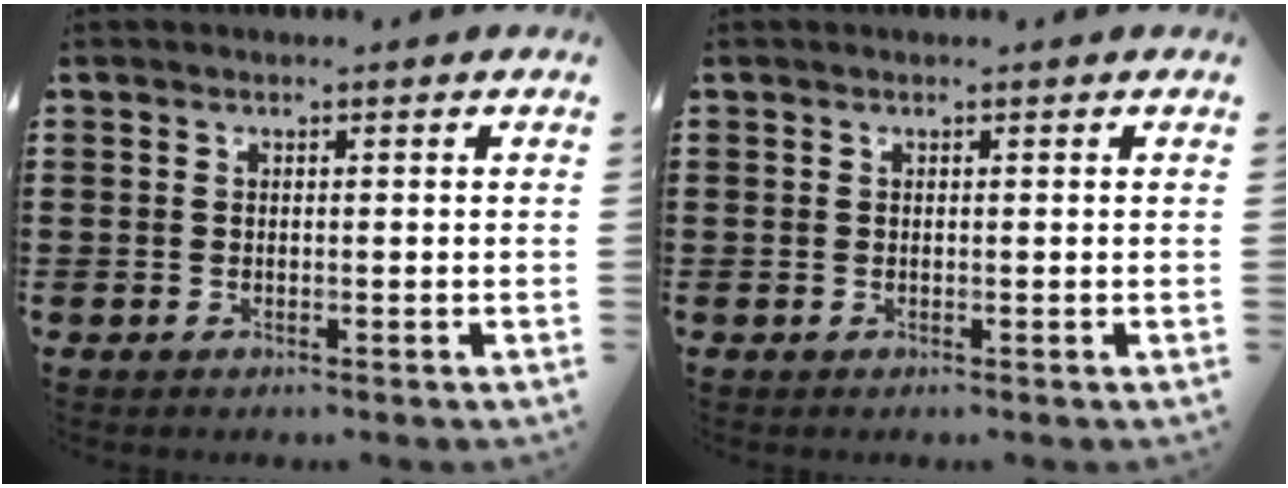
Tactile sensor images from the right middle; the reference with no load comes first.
{"total": 0.0}